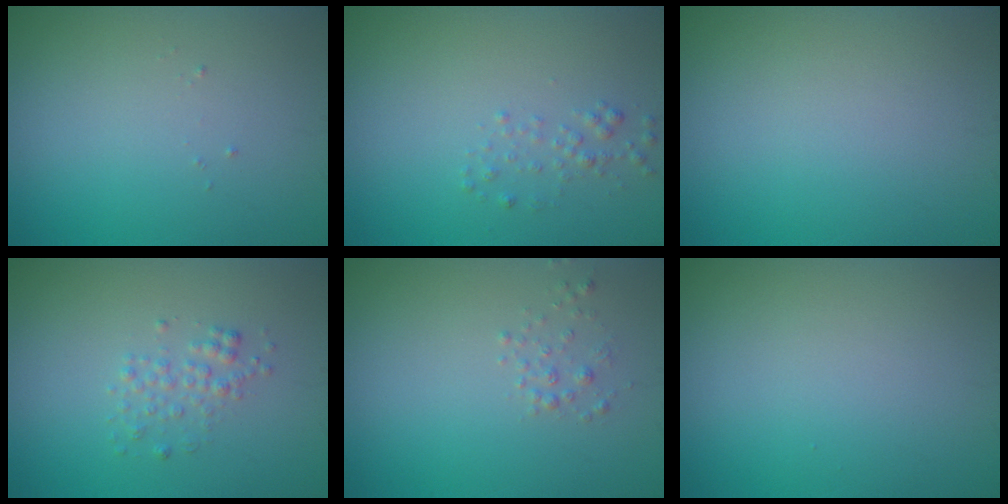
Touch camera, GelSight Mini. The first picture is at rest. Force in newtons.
{"total": 1.2, "press": 1.2, "slide": 0.1}
{"total": 0.0}
{"total": 1.5, "press": 1.5, "slide": 0.0}
{"total": 1.0, "press": 1.0, "slide": 0.1}
{"total": 0.0}